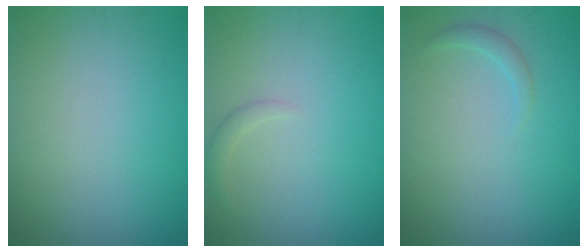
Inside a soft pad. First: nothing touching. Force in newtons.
{"total": 1.0, "press": 0.9, "slide": 0.1}
{"total": 1.0, "press": 1.0, "slide": 0.1}